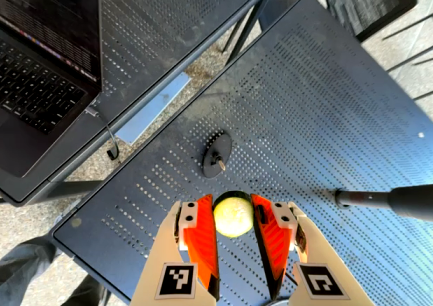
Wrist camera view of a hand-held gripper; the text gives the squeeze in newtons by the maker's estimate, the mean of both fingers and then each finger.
{"total": 11.1, "left": 11.7, "right": 10.6}